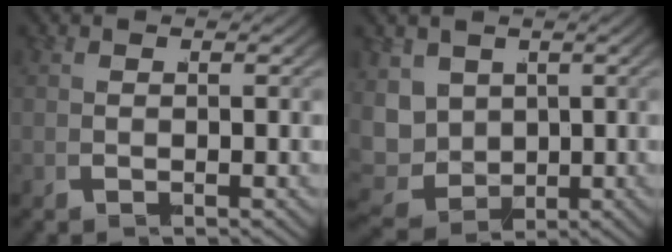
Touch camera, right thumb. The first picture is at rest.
{"total": 7.9, "force": [-1.4, 6.5, 4.2], "torque": [-0.126, -0.061, -0.007]}